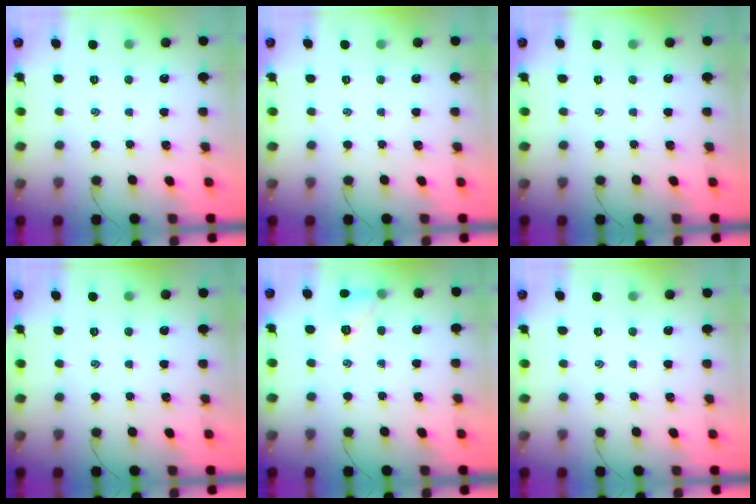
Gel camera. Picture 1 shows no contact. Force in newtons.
{"total": 0.0}
{"total": 0.0}
{"total": 0.0}
{"total": 8.7, "press": 8.7, "slide": 0.9}
{"total": 0.0}